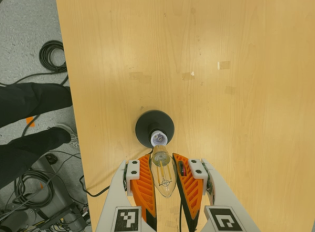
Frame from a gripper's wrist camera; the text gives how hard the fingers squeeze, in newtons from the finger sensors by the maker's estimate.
{"total": 19.9, "left": 21.9, "right": 18.0}